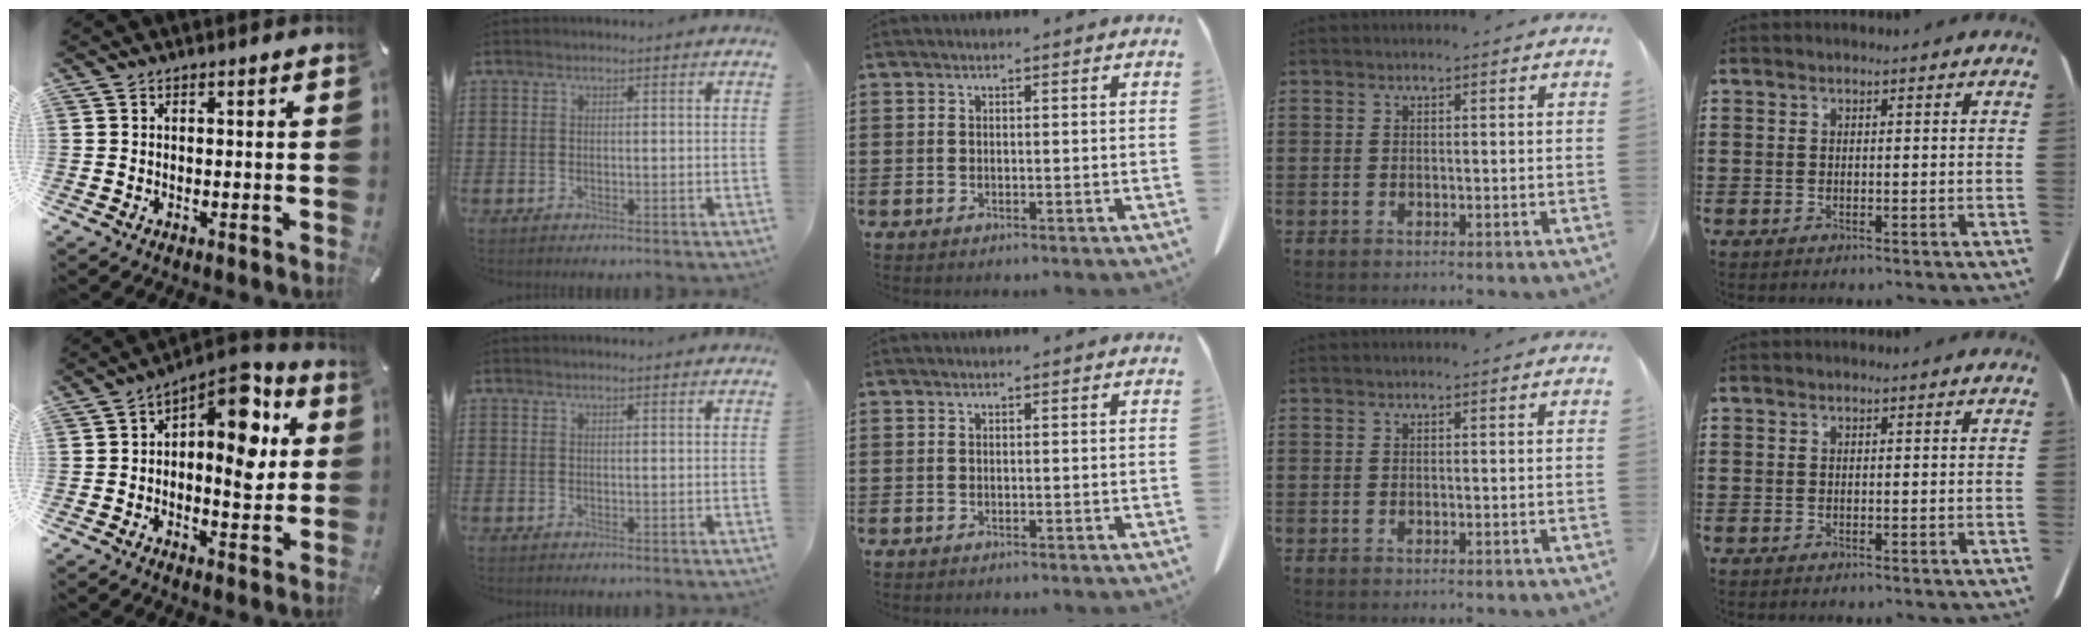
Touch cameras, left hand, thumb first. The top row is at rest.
{"thumb": {"total": 12.7, "force": [3.8, 7.0, 9.9], "torque": [-0.126, -0.043, 0.061]}, "index": {"total": 0.9, "force": [0.8, 0.0, 0.3], "torque": [-0.008, -0.002, 0.016]}}